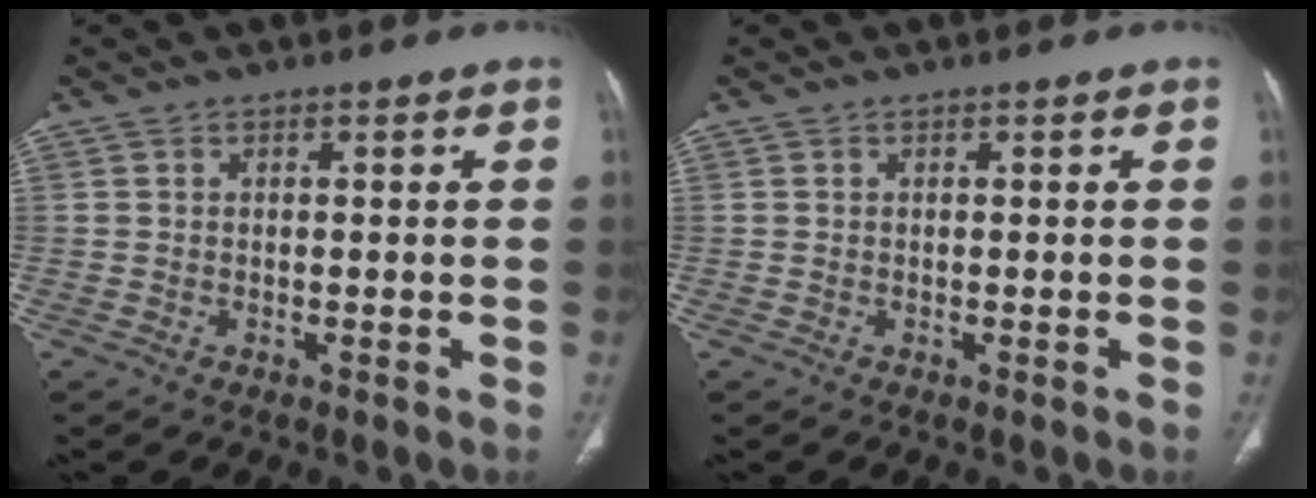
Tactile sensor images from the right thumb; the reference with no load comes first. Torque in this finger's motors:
{"motor_torque": [0.00, 0.00, 0.00, 0.00, 0.00]}